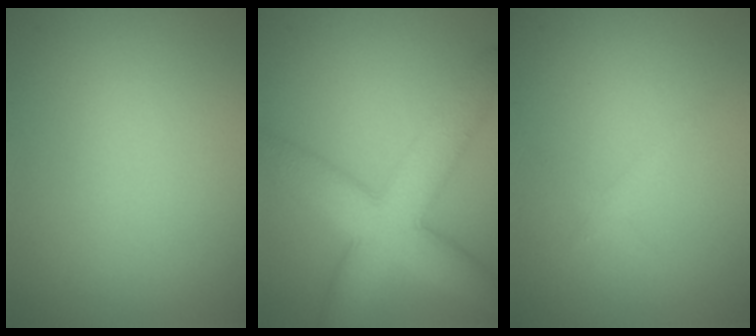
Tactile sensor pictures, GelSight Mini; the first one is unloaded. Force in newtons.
{"total": 8.4, "press": 8.4, "slide": 0.4}
{"total": 1.0, "press": 1.0, "slide": 0.0}